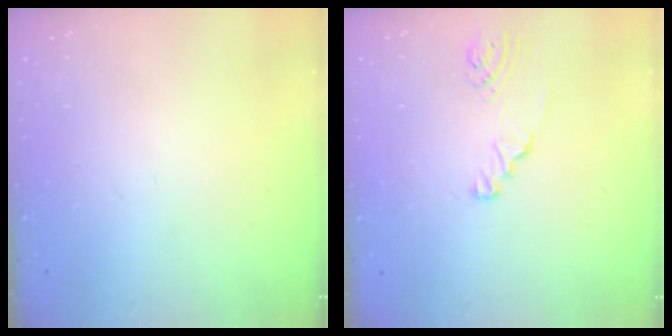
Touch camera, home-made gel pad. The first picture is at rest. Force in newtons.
{"total": 2.5, "press": 2.5, "slide": 0.3}